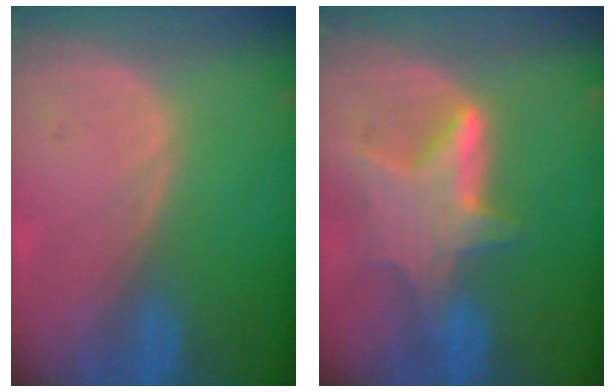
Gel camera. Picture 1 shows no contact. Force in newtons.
{"total": 6.8, "press": 6.6, "slide": 1.7}